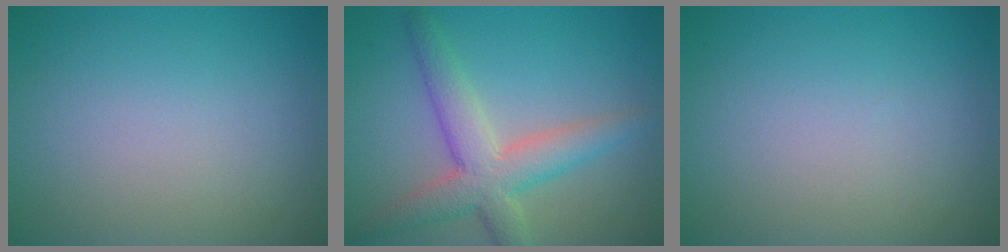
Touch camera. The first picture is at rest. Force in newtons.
{"total": 5.4, "press": 5.4, "slide": 0.4}
{"total": 0.0}